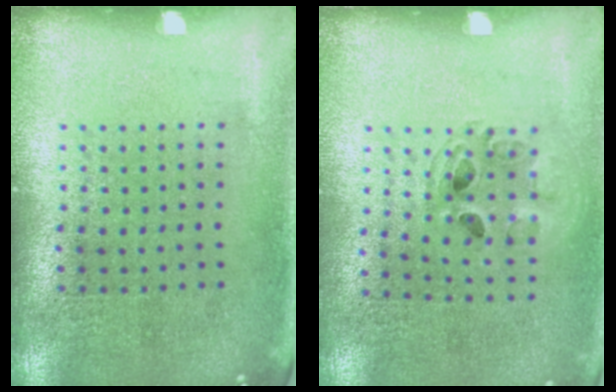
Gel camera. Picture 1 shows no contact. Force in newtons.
{"total": 1.0, "press": 1.0, "slide": 0.1}